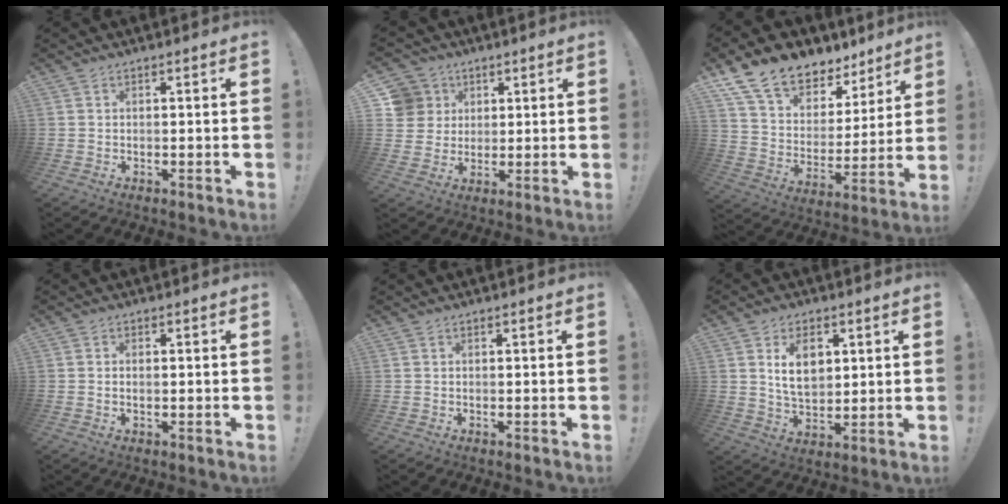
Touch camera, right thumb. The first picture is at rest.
{"total": 8.3, "force": [2.6, 7.7, 1.6], "torque": [-0.024, -0.012, 0.057]}
{"total": 14.8, "force": [11.5, 7.7, 5.3], "torque": [-0.106, -0.082, 0.218]}
{"total": 1.0, "force": [-0.1, 0.4, 0.9], "torque": [-0.012, -0.001, -0.004]}
{"total": 0.0}
{"total": 9.5, "force": [3.0, 6.3, 6.5], "torque": [-0.095, -0.004, 0.055]}